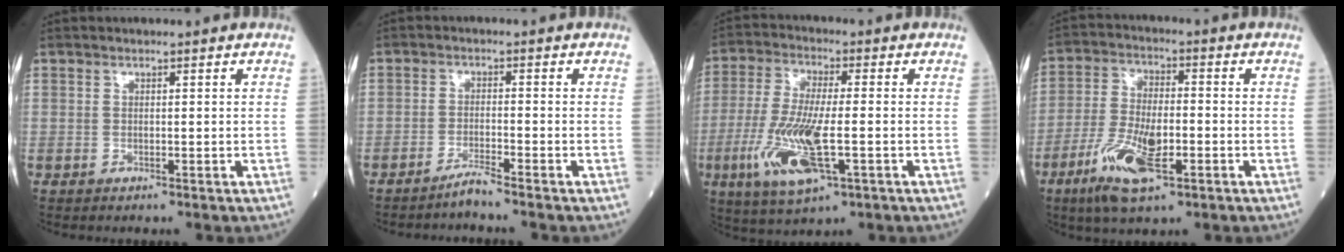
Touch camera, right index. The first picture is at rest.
{"total": 2.4, "force": [-2.2, -0.7, 0.9], "torque": [-0.016, -0.006, -0.042]}
{"total": 12.8, "force": [-3.7, 2.8, 12.0], "torque": [-0.253, -0.021, -0.063]}
{"total": 11.1, "force": [-4.9, 3.3, 9.4], "torque": [-0.196, -0.013, -0.087]}